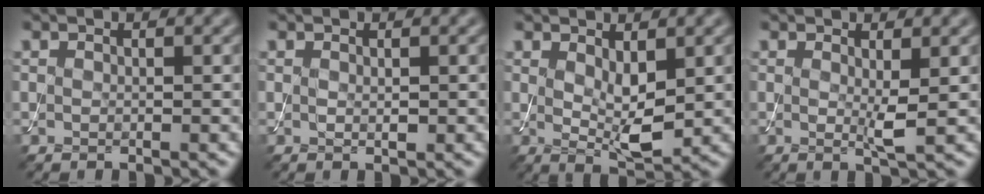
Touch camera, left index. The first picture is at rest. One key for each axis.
{"total": 0.5, "fx": 0.0, "fy": 0.2, "fz": 0.5, "tx": -0.013, "ty": -0.001, "tz": 0.002}
{"total": 3.4, "fx": 0.6, "fy": 1.3, "fz": 3.1, "tx": -0.060, "ty": -0.006, "tz": 0.018}
{"total": 1.7, "fx": 0.2, "fy": 0.1, "fz": 1.7, "tx": -0.033, "ty": -0.008, "tz": 0.003}